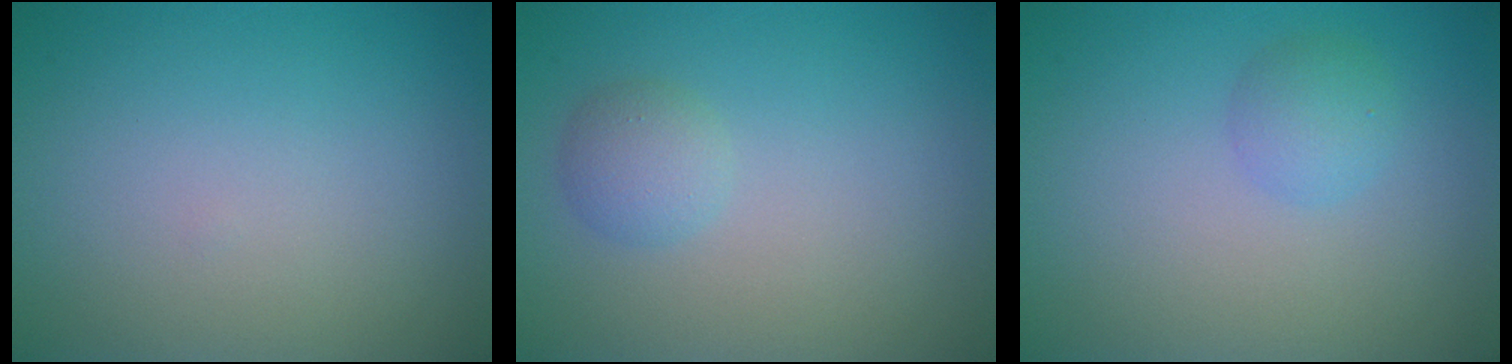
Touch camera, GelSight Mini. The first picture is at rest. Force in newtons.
{"total": 1.7, "press": 1.7, "slide": 0.0}
{"total": 1.8, "press": 1.7, "slide": 0.2}